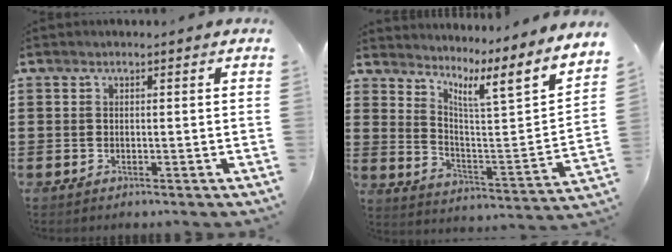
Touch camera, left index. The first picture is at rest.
{"total": 6.7, "force": [4.7, -0.3, 4.7], "torque": [-0.090, -0.060, 0.059]}